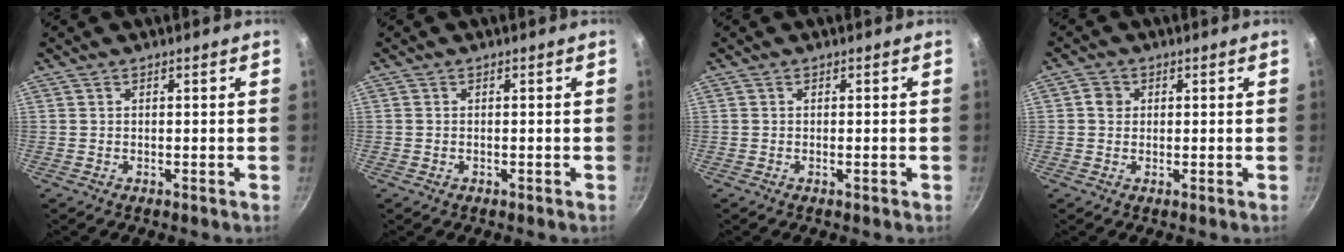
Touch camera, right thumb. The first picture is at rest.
{"total": 0.0}
{"total": 0.8, "force": [-0.3, 0.2, 0.7], "torque": [-0.011, 0.002, -0.004]}
{"total": 2.5, "force": [0.4, 2.3, 0.9], "torque": [-0.001, 0.004, 0.004]}